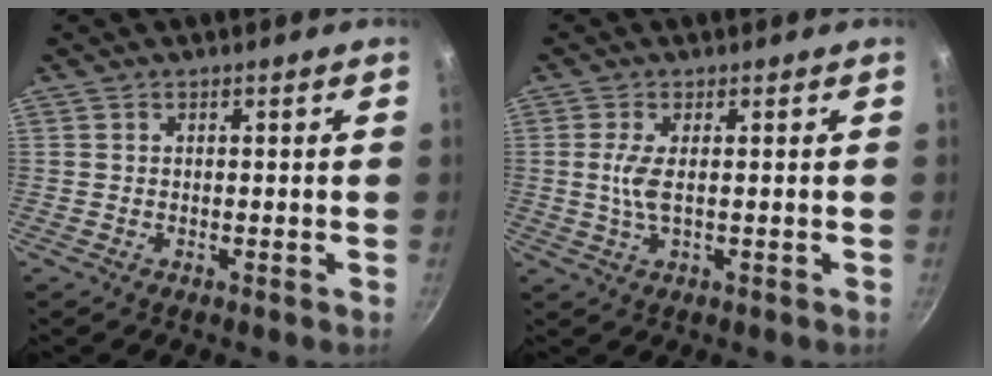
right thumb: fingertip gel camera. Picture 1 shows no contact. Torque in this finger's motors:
{"motor_torque": [0.05, 0.03, 0.52, 0.07, 0.06]}